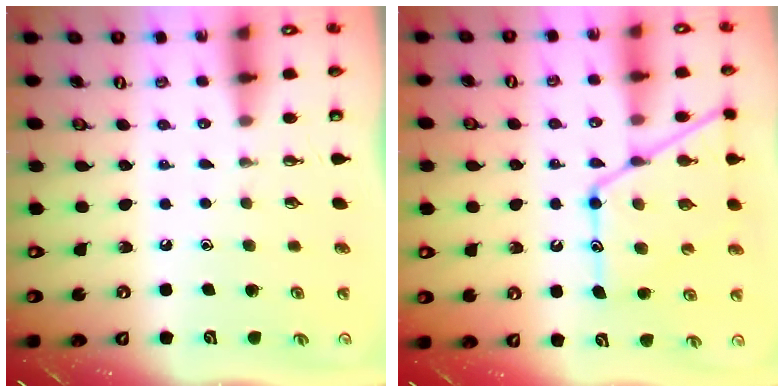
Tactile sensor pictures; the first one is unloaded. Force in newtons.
{"total": 15.7, "press": 15.6, "slide": 1.4}